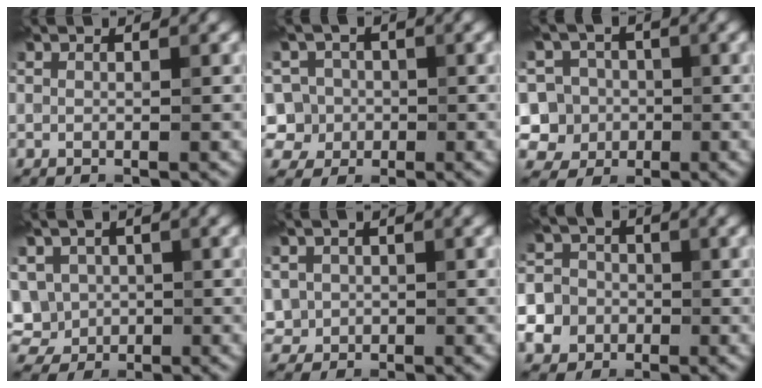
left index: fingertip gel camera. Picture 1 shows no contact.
{"total": 6.1, "force": [-0.8, 5.8, 1.8], "torque": [-0.027, 0.025, -0.039]}
{"total": 7.6, "force": [-1.3, 7.2, 2.1], "torque": [-0.038, 0.027, -0.061]}
{"total": 6.9, "force": [-0.3, 6.3, 3.0], "torque": [-0.070, 0.013, -0.025]}
{"total": 2.1, "force": [0.1, 2.0, 0.7], "torque": [-0.011, -0.006, 0.004]}
{"total": 14.1, "force": [-5.4, 12.6, 3.3], "torque": [-0.101, -0.024, -0.129]}